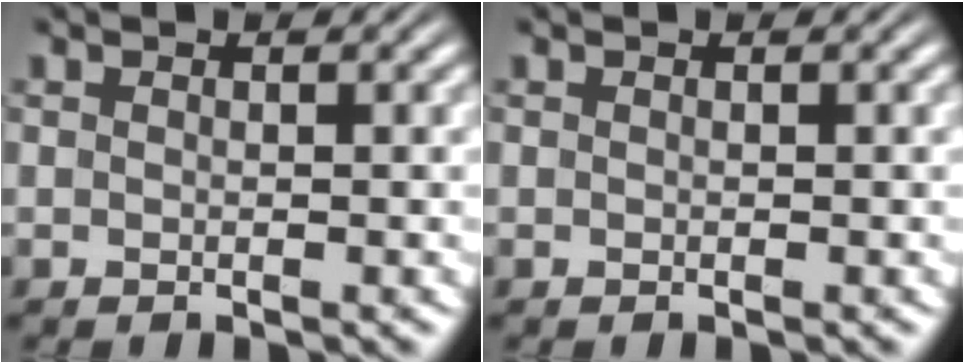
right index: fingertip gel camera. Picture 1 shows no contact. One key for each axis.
{"total": 0.0}